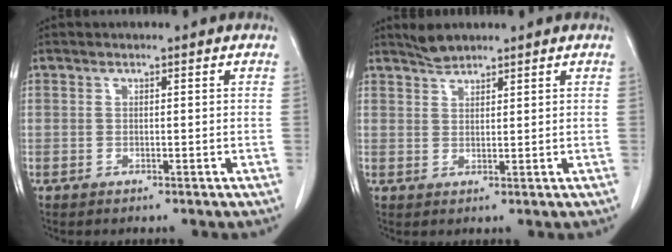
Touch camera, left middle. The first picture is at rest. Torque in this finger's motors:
{"motor_torque": [0.00, 0.00, -0.09, 0.01]}